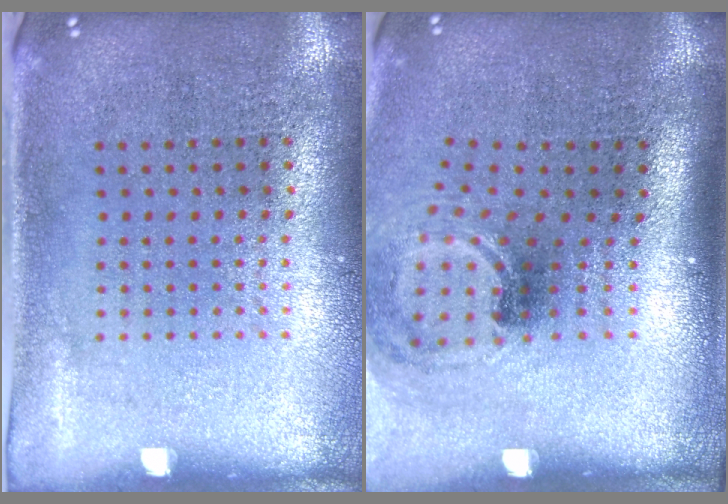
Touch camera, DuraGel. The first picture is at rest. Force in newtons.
{"total": 1.6, "press": 1.2, "slide": 1.1}